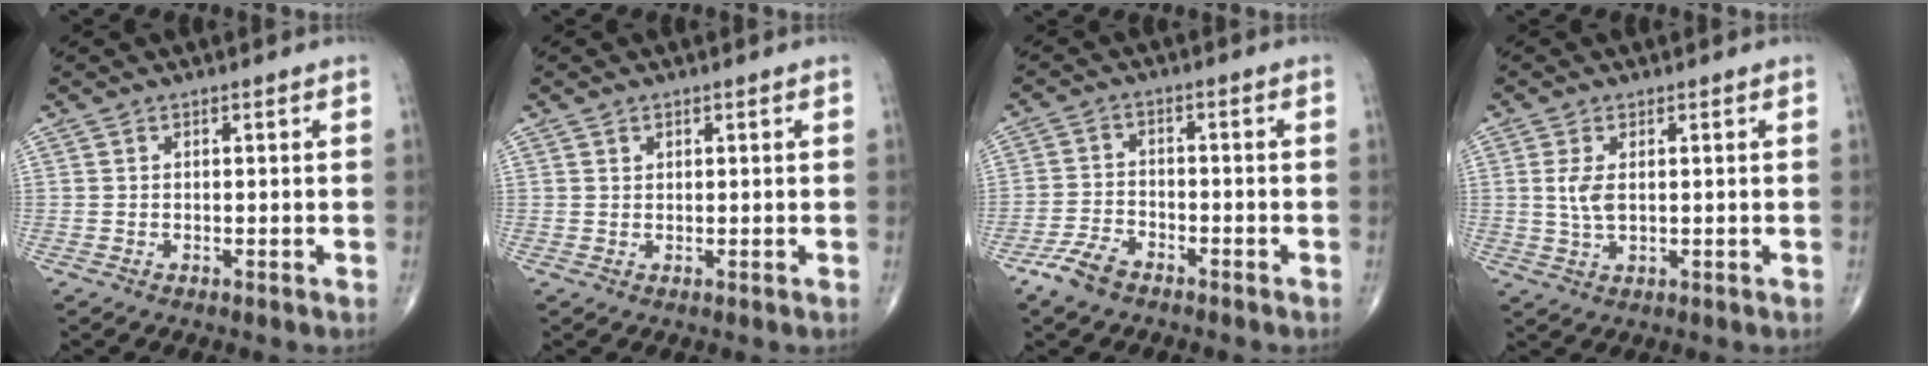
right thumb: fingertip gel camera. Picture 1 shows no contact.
{"total": 0.8, "force": [0.5, 0.6, 0.3], "torque": [0.001, -0.003, 0.008]}
{"total": 5.4, "force": [-4.0, 2.6, 2.7], "torque": [-0.058, 0.013, -0.078]}
{"total": 3.9, "force": [0.6, 1.9, 3.4], "torque": [-0.076, -0.004, 0.017]}